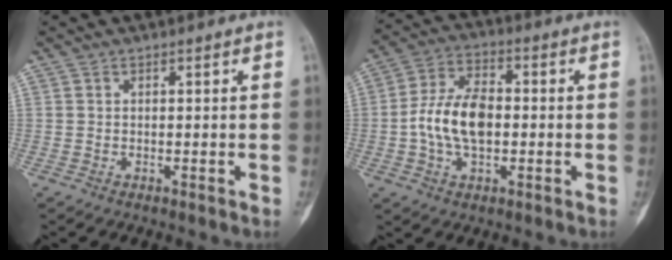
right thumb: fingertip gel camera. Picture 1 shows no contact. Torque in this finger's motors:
{"motor_torque": [0.53, 0.55, 0.71, -0.63, 0.10]}